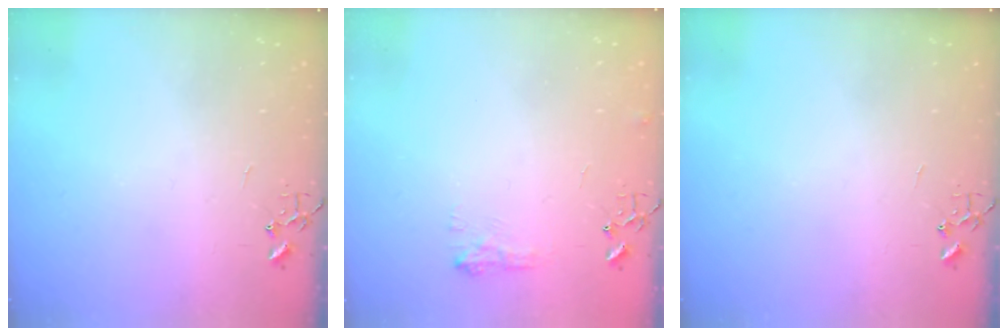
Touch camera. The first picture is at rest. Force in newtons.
{"total": 7.4, "press": 7.4, "slide": 0.5}
{"total": 0.0}